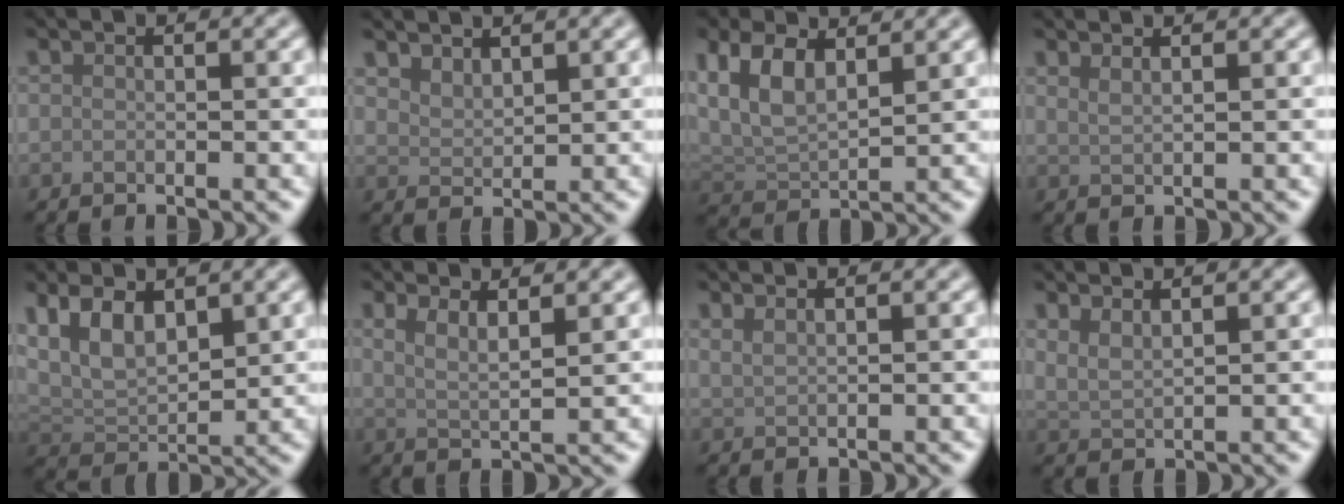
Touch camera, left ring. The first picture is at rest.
{"total": 2.1, "force": [1.9, 0.6, 0.7], "torque": [-0.011, 0.000, 0.040]}
{"total": 6.2, "force": [2.8, 3.3, 4.4], "torque": [-0.100, 0.007, 0.049]}
{"total": 1.5, "force": [1.1, 0.5, 0.8], "torque": [-0.008, -0.001, 0.014]}
{"total": 6.1, "force": [2.7, 3.4, 4.3], "torque": [-0.083, -0.002, 0.048]}
{"total": 2.9, "force": [1.8, 0.8, 2.1], "torque": [-0.028, -0.004, 0.029]}
{"total": 1.6, "force": [1.2, 0.6, 0.8], "torque": [-0.010, 0.001, 0.019]}
{"total": 2.0, "force": [1.5, 0.6, 1.2], "torque": [-0.024, -0.002, 0.033]}